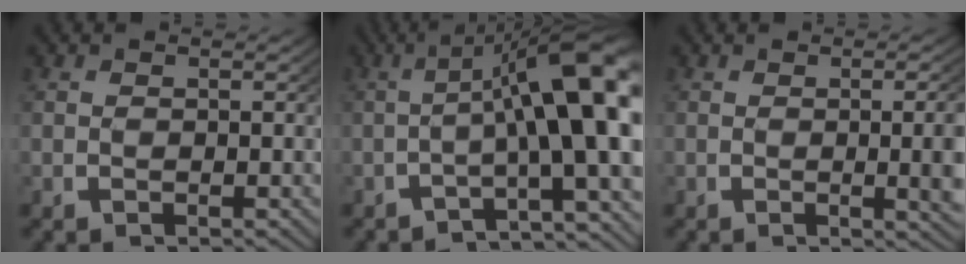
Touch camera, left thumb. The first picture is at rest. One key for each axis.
{"total": 11.4, "fx": -1.2, "fy": 4.2, "fz": 10.5, "tx": -0.138, "ty": -0.006, "tz": -0.017}
{"total": 4.2, "fx": 0.0, "fy": 1.1, "fz": 4.1, "tx": -0.043, "ty": 0.001, "tz": -0.003}